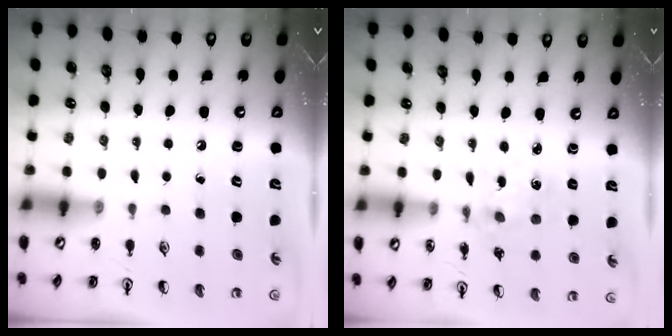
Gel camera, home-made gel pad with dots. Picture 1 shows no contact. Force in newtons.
{"total": 1.8, "press": 1.8, "slide": 0.4}